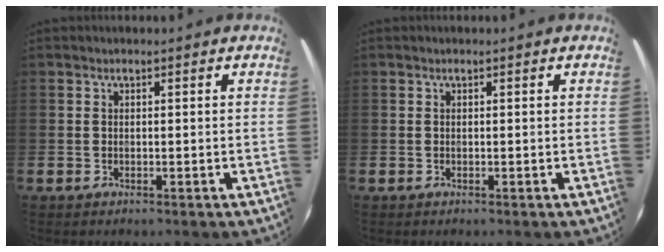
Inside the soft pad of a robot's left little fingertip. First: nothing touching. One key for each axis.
{"total": 0.0}